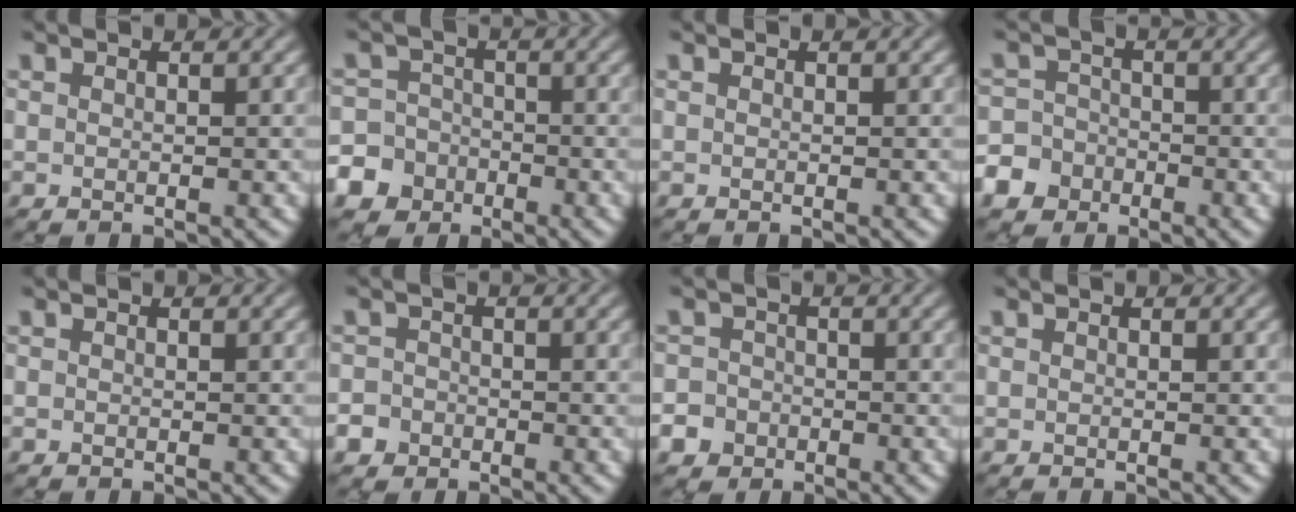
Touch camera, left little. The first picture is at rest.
{"total": 7.7, "force": [-4.5, 6.1, 1.3], "torque": [-0.025, -0.018, -0.100]}
{"total": 0.0}
{"total": 5.8, "force": [-3.5, 4.5, 1.1], "torque": [-0.013, -0.013, -0.076]}
{"total": 0.0}
{"total": 2.8, "force": [-1.5, 2.3, 0.5], "torque": [0.005, -0.001, -0.032]}
{"total": 4.2, "force": [-2.2, 3.4, 0.8], "torque": [0.002, -0.005, -0.049]}
{"total": 0.0}